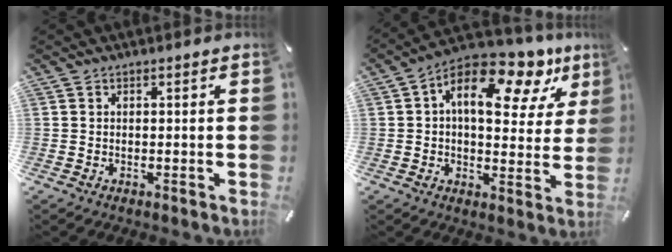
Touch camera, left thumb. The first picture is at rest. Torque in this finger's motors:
{"motor_torque": [0.76, 0.81, 1.88, -0.89, 0.38]}